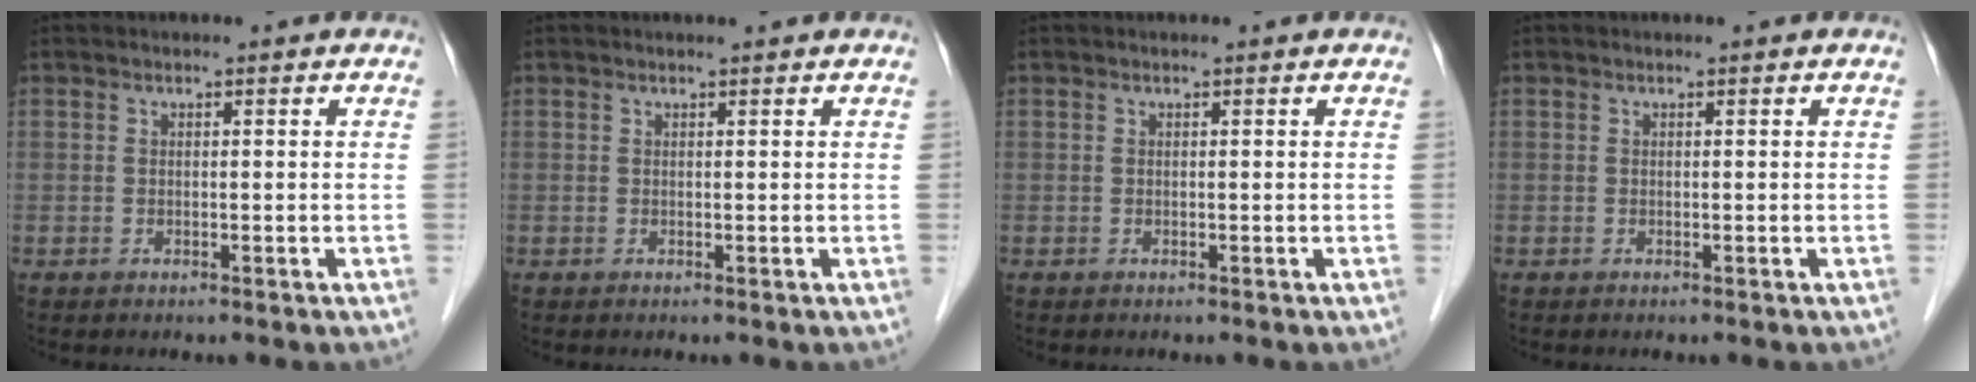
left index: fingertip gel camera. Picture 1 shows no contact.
{"total": 1.3, "force": [1.2, 0.3, 0.5], "torque": [0.001, 0.008, 0.018]}
{"total": 0.0}
{"total": 0.0}